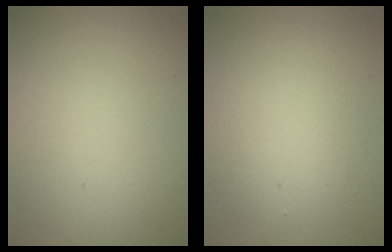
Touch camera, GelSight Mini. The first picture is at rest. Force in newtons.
{"total": 4.1, "press": 4.1, "slide": 0.2}